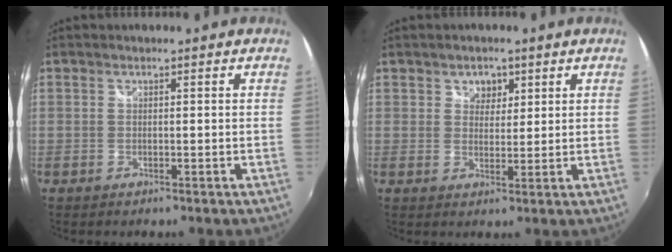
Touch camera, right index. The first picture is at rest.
{"total": 3.3, "force": [1.6, 2.7, 0.9], "torque": [-0.006, 0.005, 0.028]}